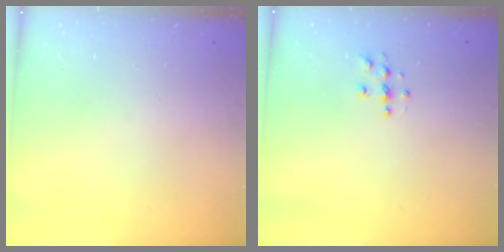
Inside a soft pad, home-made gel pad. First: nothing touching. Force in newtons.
{"total": 5.2, "press": 5.1, "slide": 0.5}